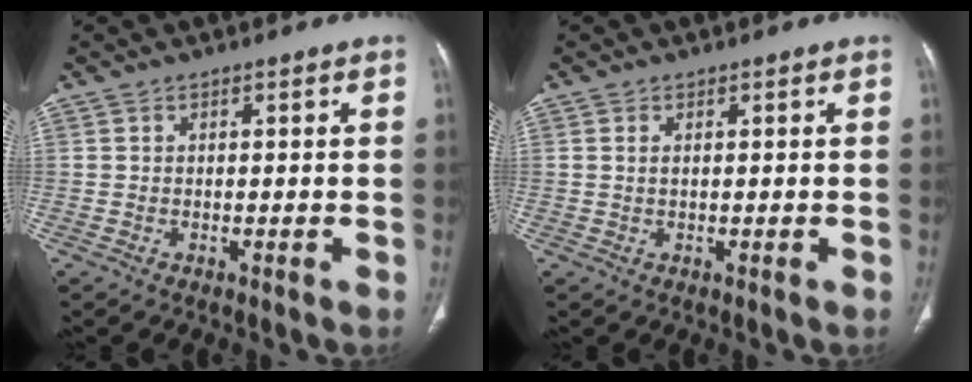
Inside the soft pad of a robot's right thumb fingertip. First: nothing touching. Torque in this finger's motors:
{"motor_torque": [-0.34, -0.45, 0.46, 0.05, -0.03]}